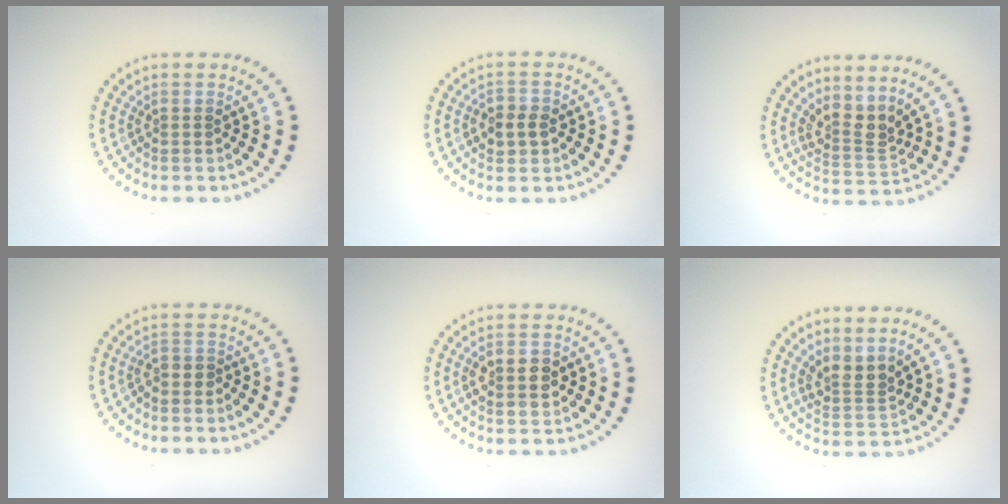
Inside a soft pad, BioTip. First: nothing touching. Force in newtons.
{"total": 2.4, "press": 2.4, "slide": 0.4}
{"total": 2.7, "press": 2.0, "slide": 1.8}
{"total": 1.1, "press": 0.8, "slide": 0.8}
{"total": 2.7, "press": 2.7, "slide": 0.1}
{"total": 2.5, "press": 1.9, "slide": 1.7}